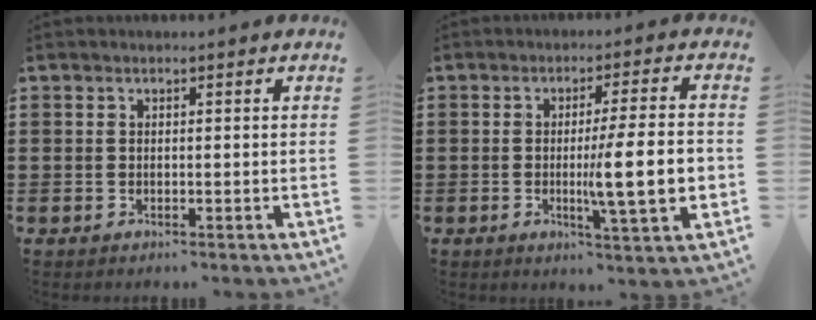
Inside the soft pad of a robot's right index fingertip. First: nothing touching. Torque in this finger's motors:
{"motor_torque": [1.99, -0.14, 0.46, 0.13]}